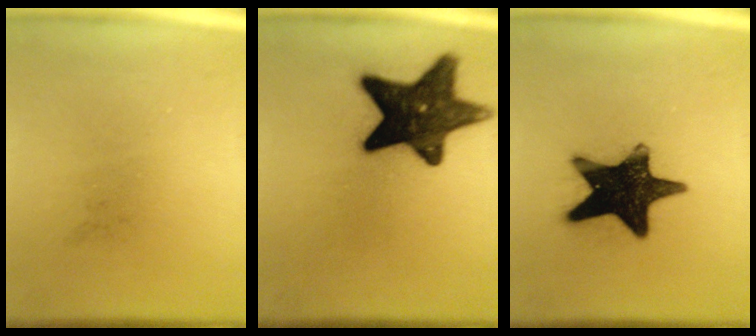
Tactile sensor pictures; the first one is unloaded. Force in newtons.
{"total": 15.5}
{"total": 17.9}